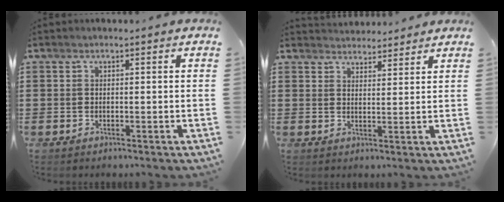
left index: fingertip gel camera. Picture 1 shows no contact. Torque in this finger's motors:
{"motor_torque": [-2.14, 0.00, -1.05, -0.04]}